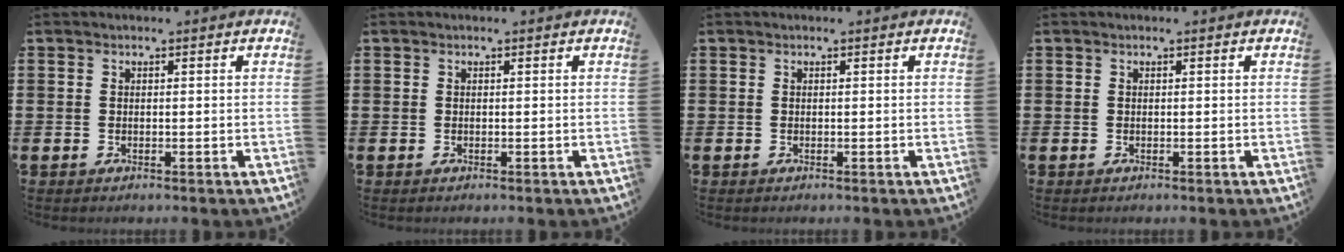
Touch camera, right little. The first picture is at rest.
{"total": 0.0}
{"total": 0.0}
{"total": 0.0}